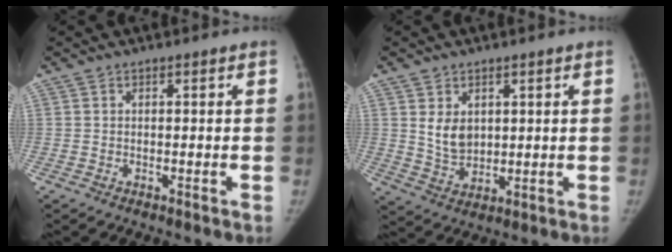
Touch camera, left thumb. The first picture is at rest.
{"total": 5.8, "force": [1.9, 4.1, 3.7], "torque": [-0.046, -0.022, 0.047]}